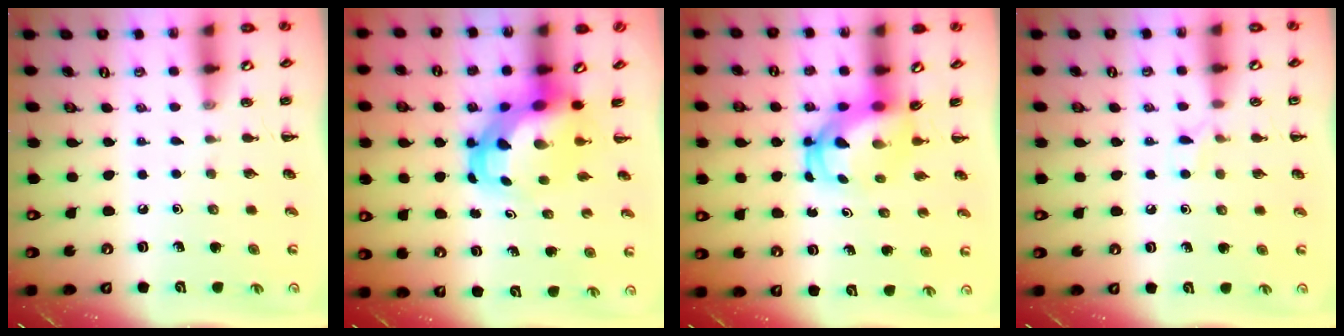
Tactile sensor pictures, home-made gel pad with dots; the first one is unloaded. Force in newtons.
{"total": 6.2, "press": 6.0, "slide": 1.7}
{"total": 5.0, "press": 4.9, "slide": 0.8}
{"total": 4.6, "press": 4.4, "slide": 1.5}